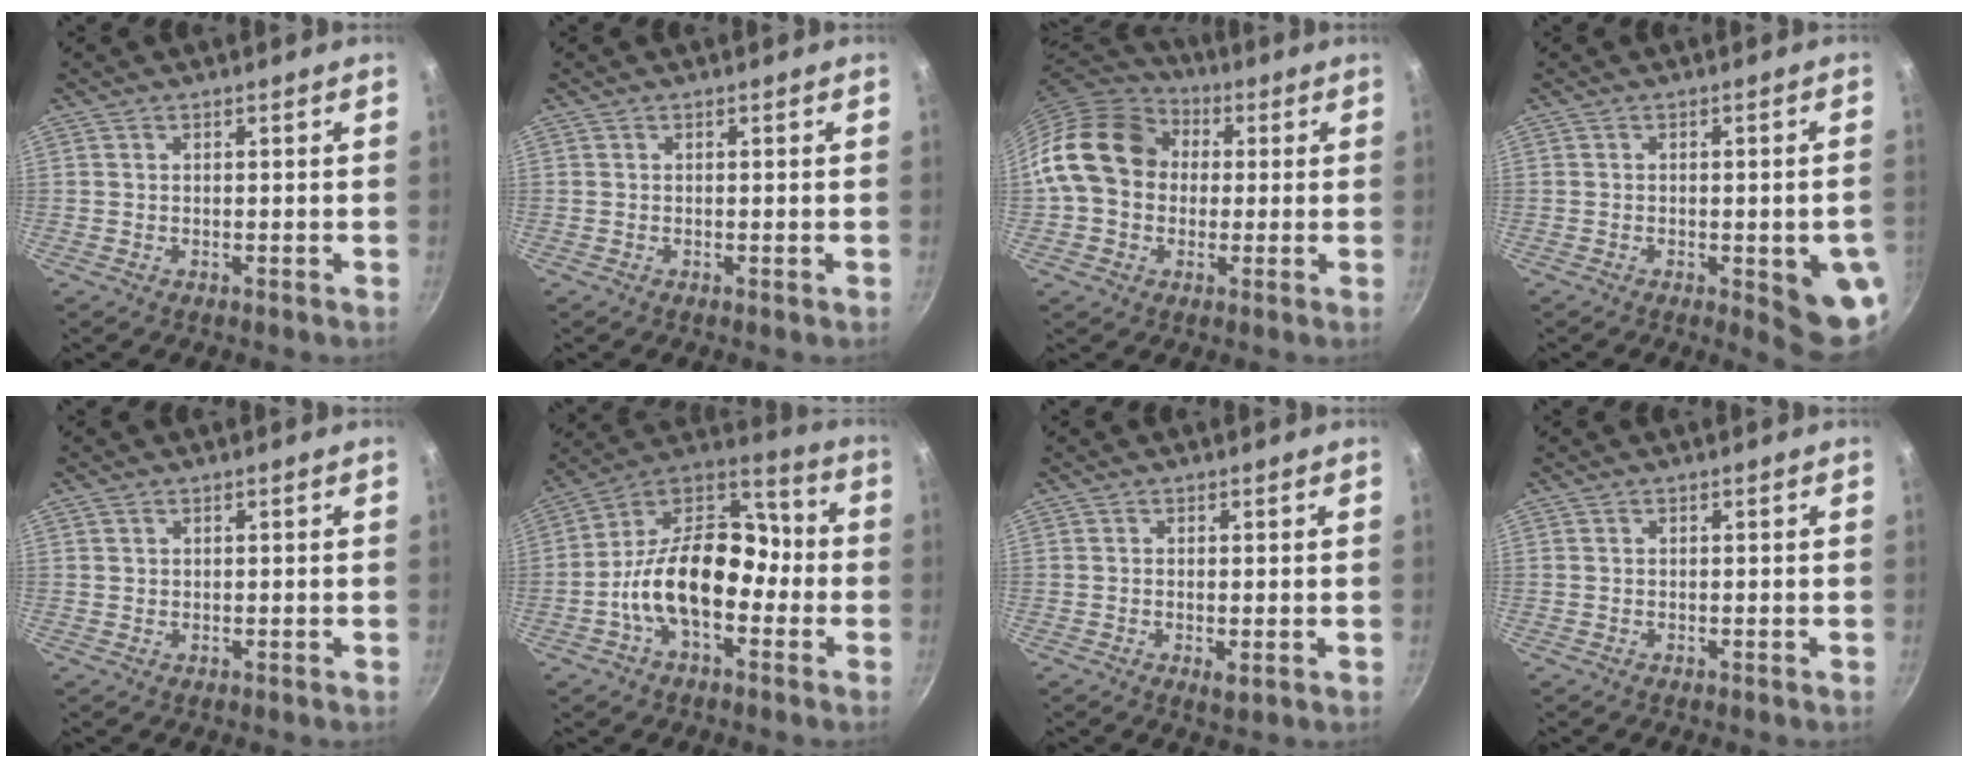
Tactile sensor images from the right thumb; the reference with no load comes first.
{"total": 0.0}
{"total": 16.4, "force": [1.9, 13.3, 9.4], "torque": [-0.140, 0.032, 0.019]}
{"total": 9.6, "force": [-2.3, 3.0, 8.9], "torque": [-0.076, 0.005, -0.024]}
{"total": 0.7, "force": [0.4, 0.6, 0.2], "torque": [-0.001, 0.000, 0.006]}
{"total": 18.4, "force": [-4.5, 11.3, 13.8], "torque": [-0.191, 0.064, -0.098]}
{"total": 1.6, "force": [-0.1, 0.8, 1.5], "torque": [-0.026, -0.007, -0.002]}
{"total": 0.0}